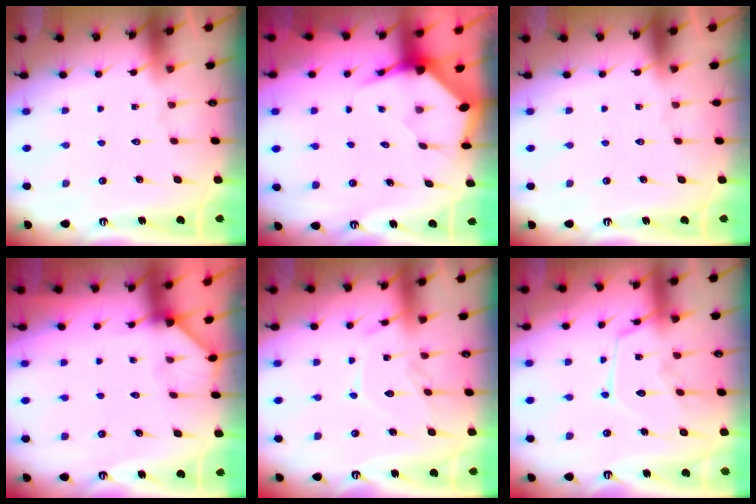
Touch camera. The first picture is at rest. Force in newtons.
{"total": 3.5, "press": 3.5, "slide": 0.5}
{"total": 0.0}
{"total": 2.0, "press": 2.0, "slide": 0.3}
{"total": 11.5, "press": 11.4, "slide": 0.3}
{"total": 13.2, "press": 13.1, "slide": 1.1}